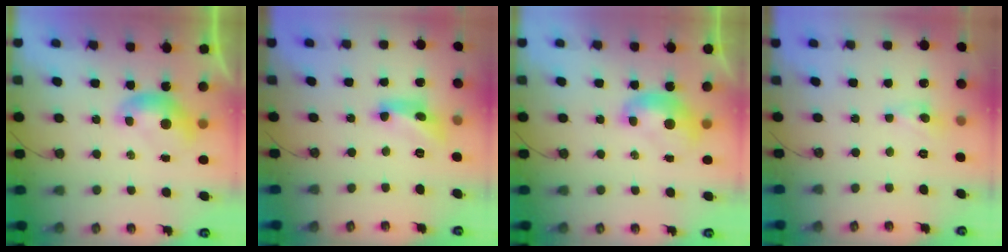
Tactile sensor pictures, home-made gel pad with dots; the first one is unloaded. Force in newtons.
{"total": 8.2, "press": 8.2, "slide": 0.4}
{"total": 1.6, "press": 1.6, "slide": 0.1}
{"total": 1.4, "press": 1.2, "slide": 0.6}